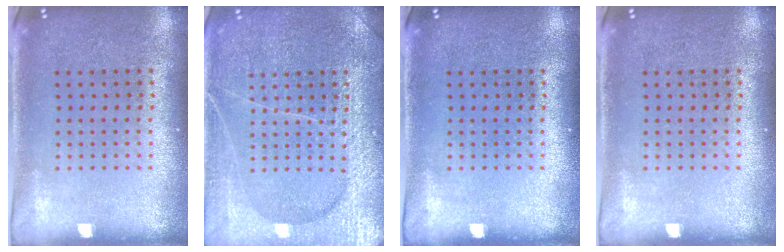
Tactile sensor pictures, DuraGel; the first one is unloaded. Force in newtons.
{"total": 6.1, "press": 6.0, "slide": 0.9}
{"total": 0.0}
{"total": 0.0}